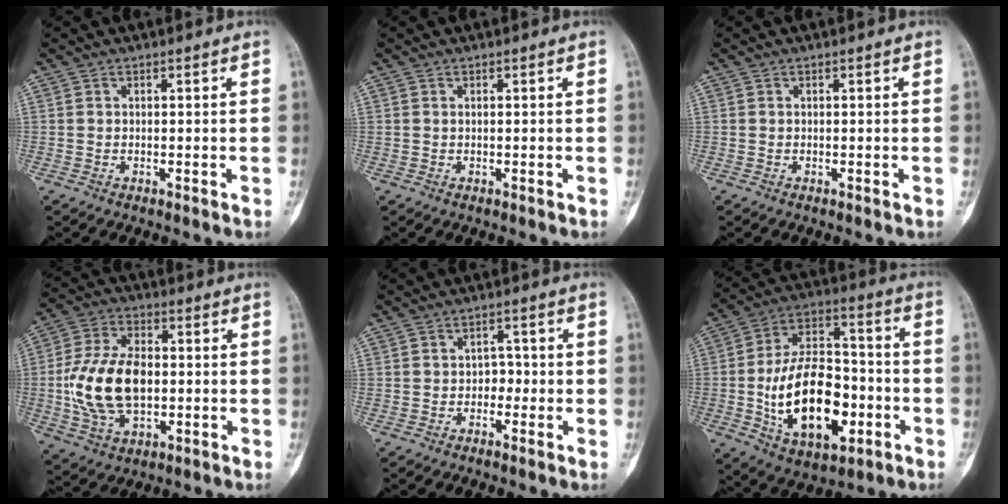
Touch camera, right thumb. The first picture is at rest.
{"total": 0.0}
{"total": 0.0}
{"total": 15.8, "force": [-0.9, 9.8, 12.4], "torque": [-0.231, 0.011, -0.011]}
{"total": 2.6, "force": [-0.7, 2.1, 1.4], "torque": [0.007, 0.012, -0.020]}
{"total": 21.7, "force": [-5.5, 12.3, 17.0], "torque": [-0.264, 0.036, -0.081]}